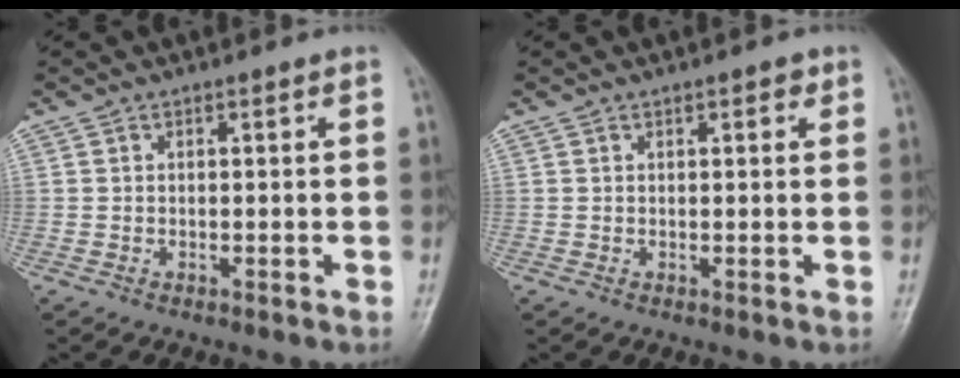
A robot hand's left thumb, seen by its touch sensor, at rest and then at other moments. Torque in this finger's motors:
{"motor_torque": [-0.15, 0.02, 0.12, 0.07, 0.03]}